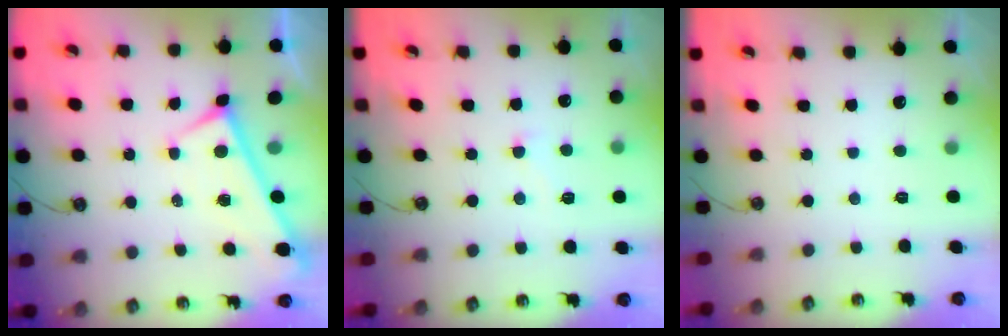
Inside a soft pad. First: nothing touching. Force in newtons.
{"total": 4.1, "press": 4.0, "slide": 0.9}
{"total": 0.0}